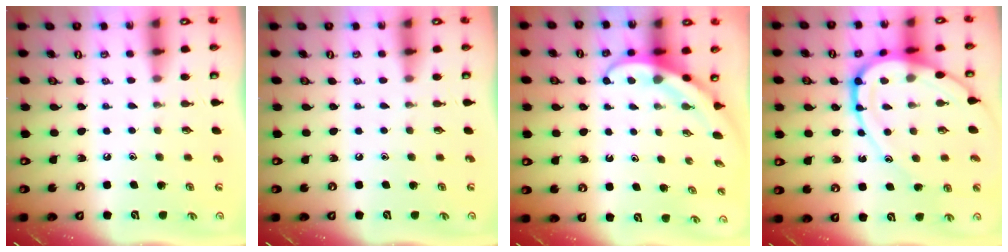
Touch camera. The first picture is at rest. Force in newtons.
{"total": 0.0}
{"total": 3.7, "press": 3.7, "slide": 0.3}
{"total": 15.9, "press": 15.9, "slide": 1.5}